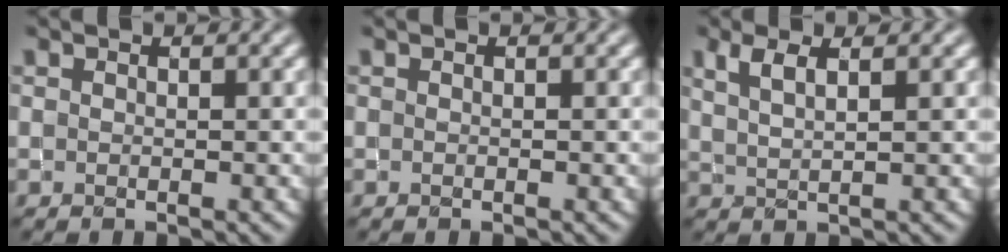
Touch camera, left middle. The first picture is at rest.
{"total": 0.0}
{"total": 2.4, "force": [1.5, 0.7, 1.7], "torque": [-0.032, 0.004, 0.029]}